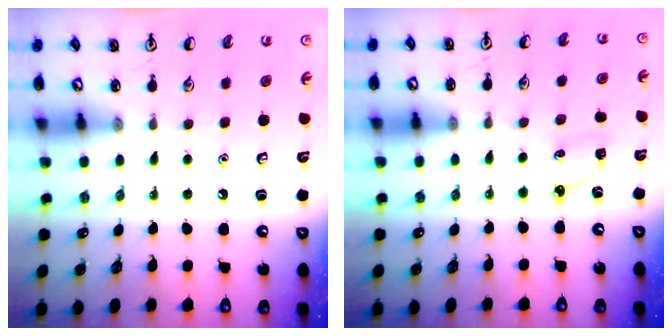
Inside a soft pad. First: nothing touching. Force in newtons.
{"total": 4.2, "press": 4.0, "slide": 1.2}